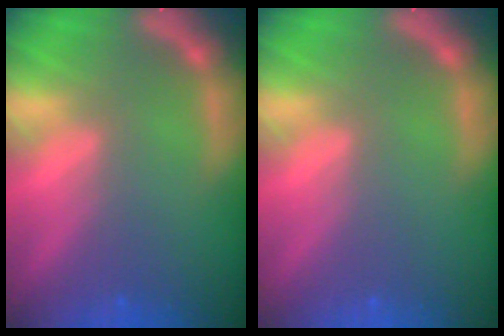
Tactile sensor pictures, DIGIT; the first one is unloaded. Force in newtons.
{"total": 0.0}